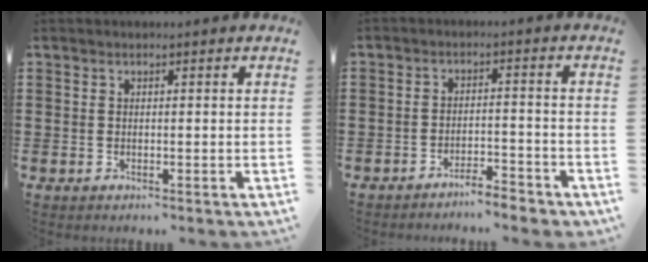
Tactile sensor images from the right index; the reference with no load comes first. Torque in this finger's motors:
{"motor_torque": [1.12, 1.02, 0.07, 0.01]}